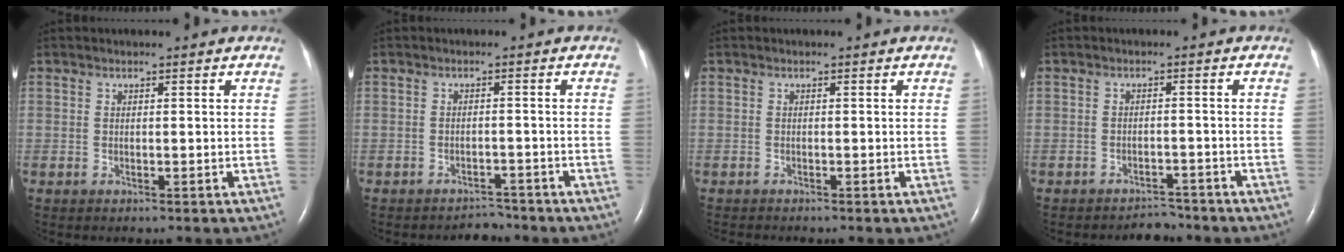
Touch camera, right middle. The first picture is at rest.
{"total": 2.3, "force": [-2.1, 0.5, -0.6], "torque": [0.006, -0.002, -0.029]}
{"total": 1.2, "force": [-1.2, -0.1, 0.4], "torque": [-0.008, -0.004, -0.017]}
{"total": 2.6, "force": [-2.4, 0.5, -0.6], "torque": [0.007, -0.003, -0.034]}